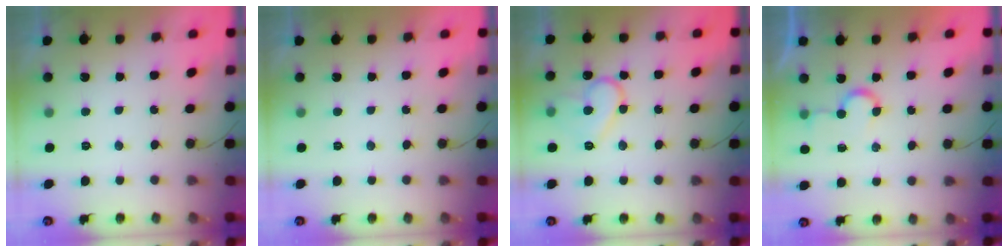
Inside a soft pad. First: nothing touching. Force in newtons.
{"total": 1.7, "press": 1.7, "slide": 0.0}
{"total": 12.7, "press": 12.7, "slide": 0.8}
{"total": 5.4, "press": 5.4, "slide": 0.4}